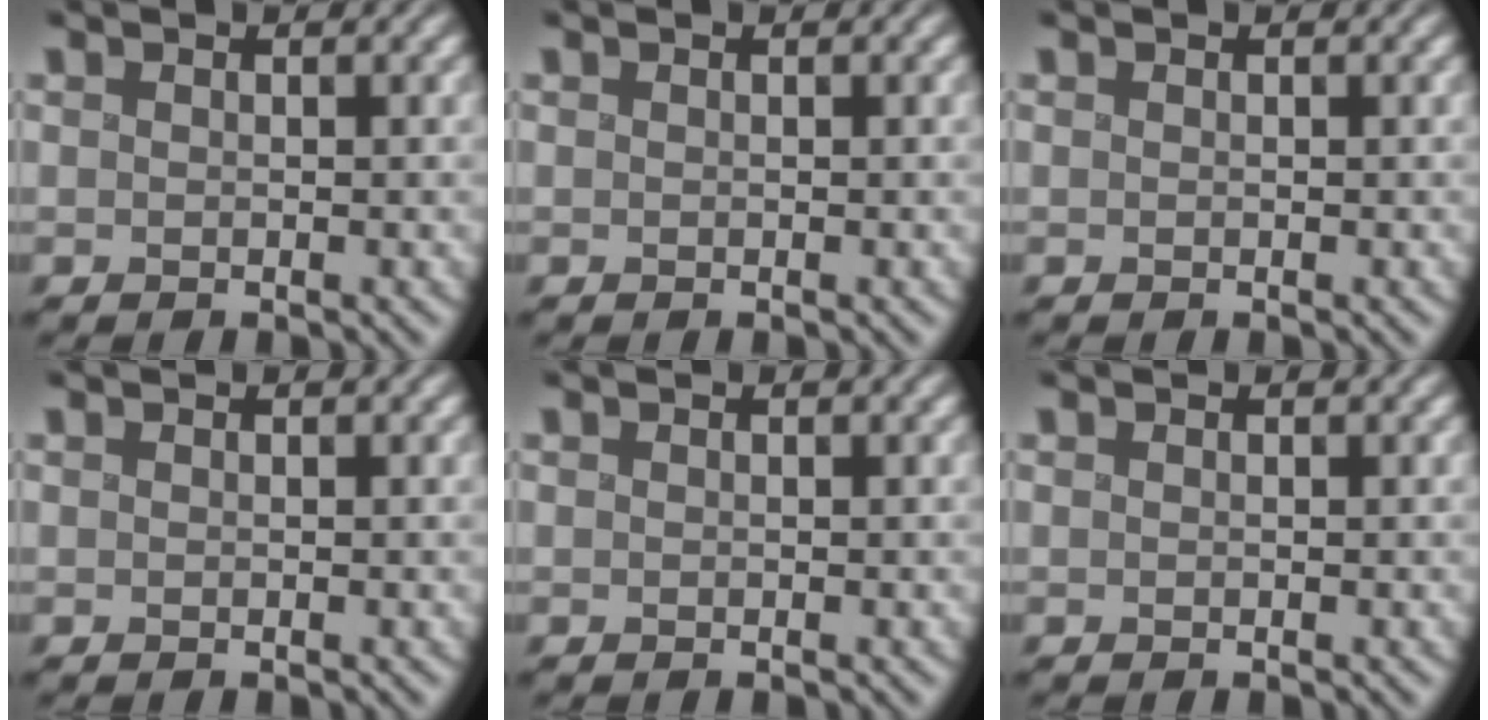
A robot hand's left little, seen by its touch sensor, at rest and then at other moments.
{"total": 0.0}
{"total": 0.0}
{"total": 0.0}
{"total": 0.0}
{"total": 0.0}